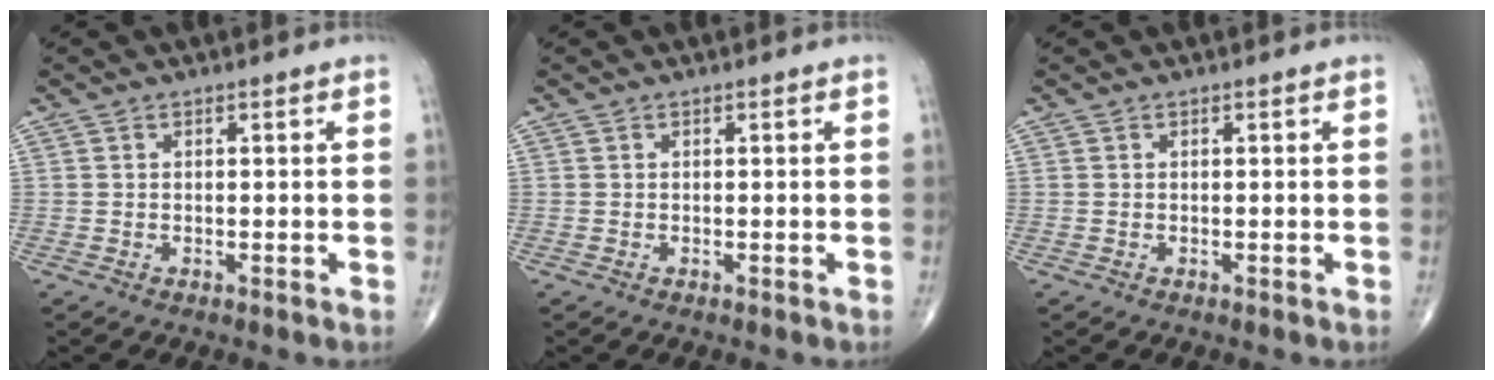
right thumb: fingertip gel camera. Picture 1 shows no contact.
{"total": 0.0}
{"total": 0.0}